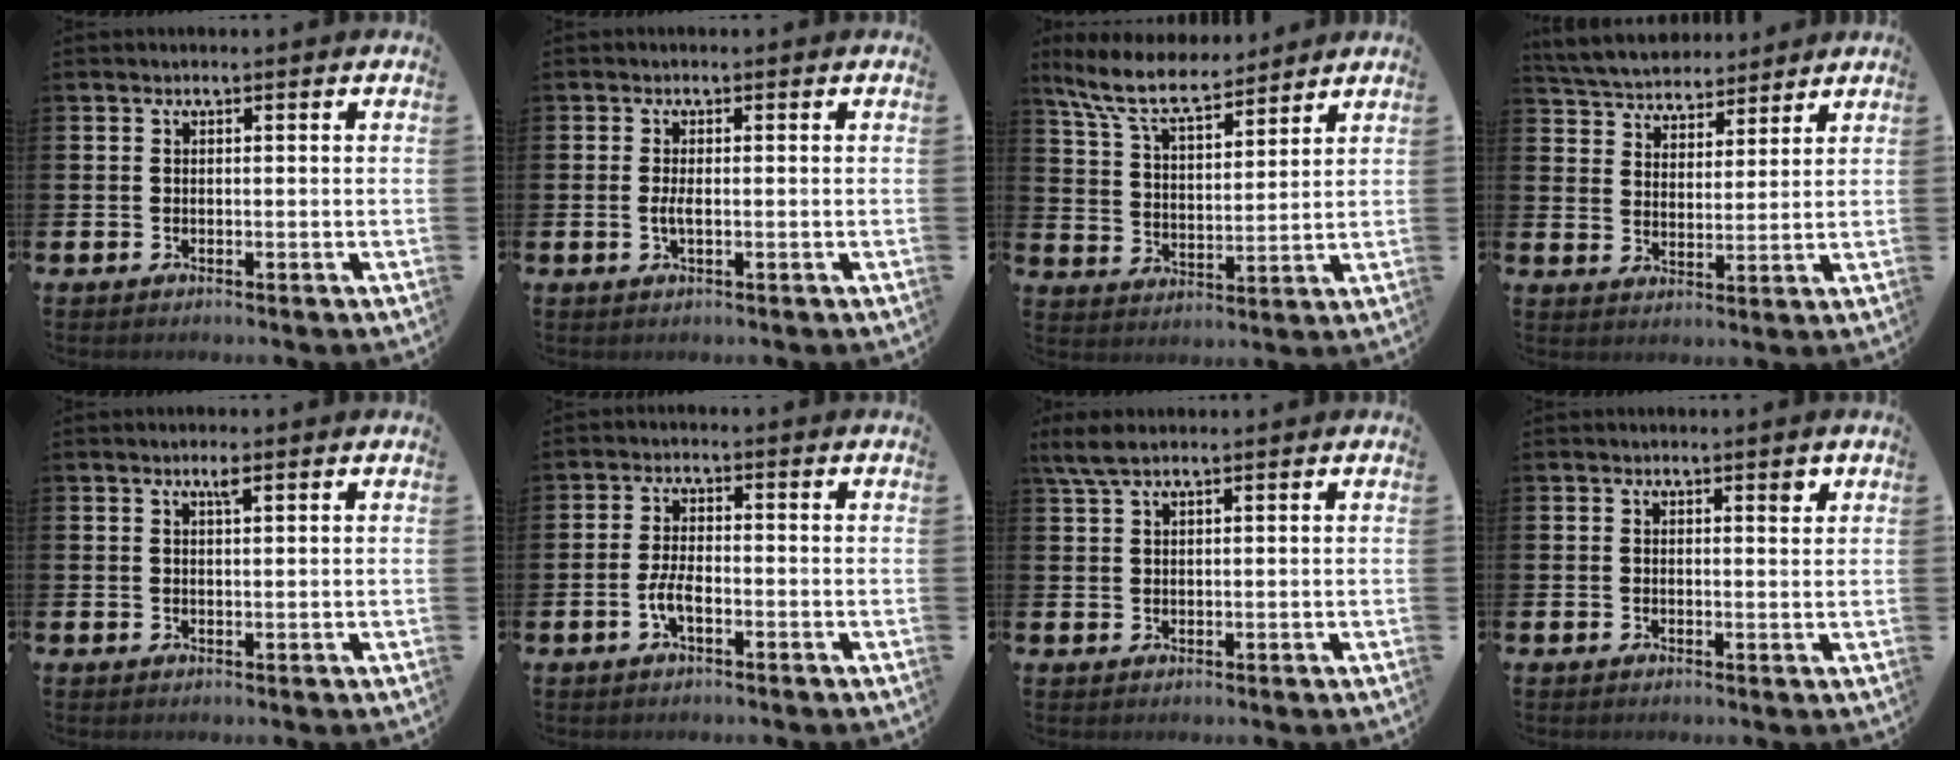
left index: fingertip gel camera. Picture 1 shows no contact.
{"total": 1.5, "force": [-0.3, 0.5, 1.4], "torque": [-0.026, 0.000, -0.006]}
{"total": 9.0, "force": [8.0, 2.1, 3.5], "torque": [-0.102, -0.037, 0.145]}
{"total": 5.0, "force": [4.9, 1.3, -0.3], "torque": [-0.026, -0.031, 0.086]}
{"total": 1.6, "force": [1.1, 0.3, 1.2], "torque": [-0.010, -0.003, 0.015]}
{"total": 3.3, "force": [-1.3, 1.3, 2.8], "torque": [-0.056, 0.003, -0.026]}
{"total": 4.4, "force": [3.4, 1.2, 2.6], "torque": [-0.057, -0.003, 0.062]}
{"total": 1.4, "force": [1.0, 0.4, 0.8], "torque": [-0.004, -0.003, 0.014]}